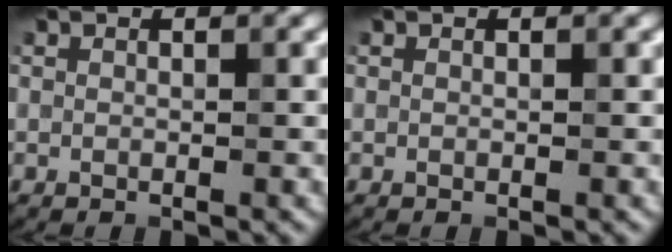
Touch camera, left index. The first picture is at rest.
{"total": 0.0}